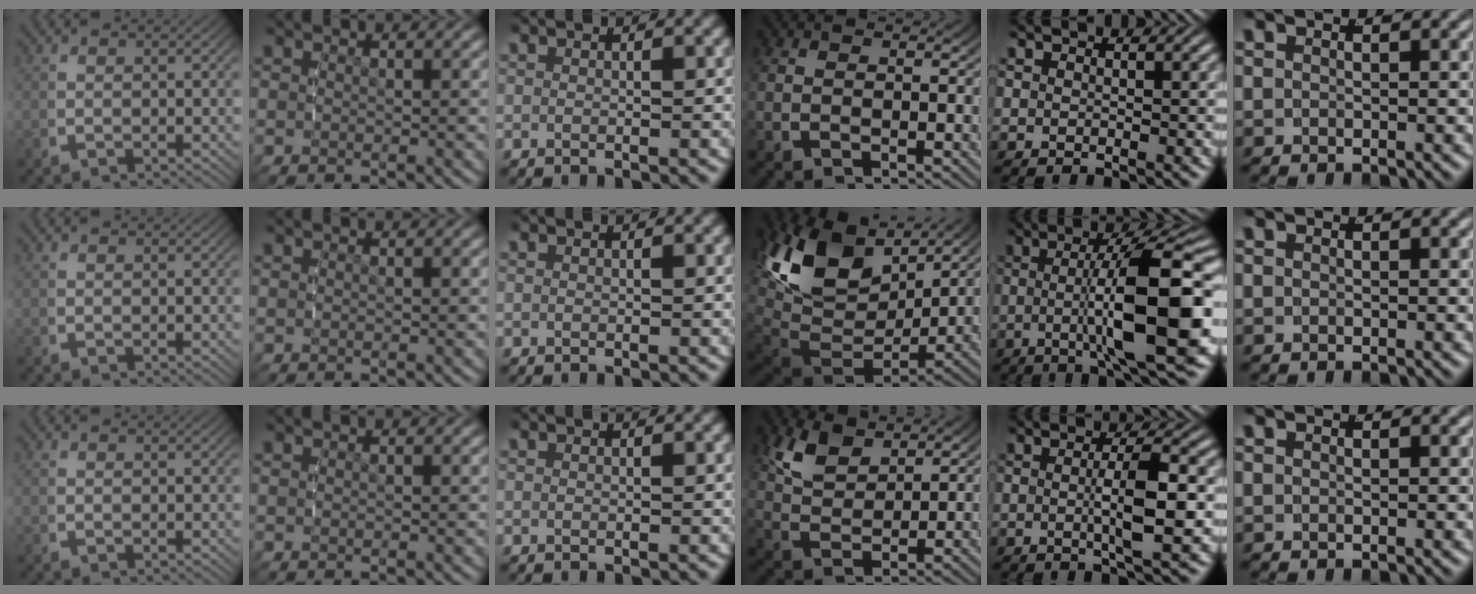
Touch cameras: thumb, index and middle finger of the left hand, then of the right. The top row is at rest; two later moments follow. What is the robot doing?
{"motion": "lift_and_place", "object": "bottle cap"}